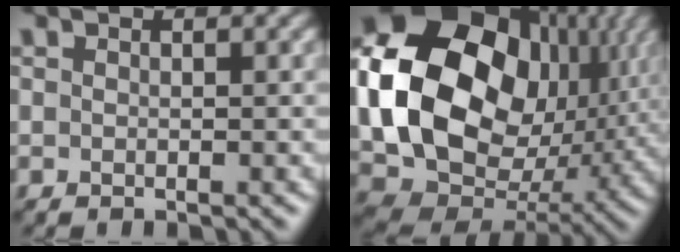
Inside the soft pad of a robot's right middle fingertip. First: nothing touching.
{"total": 19.4, "force": [3.0, 14.7, 12.3], "torque": [-0.280, -0.009, 0.070]}